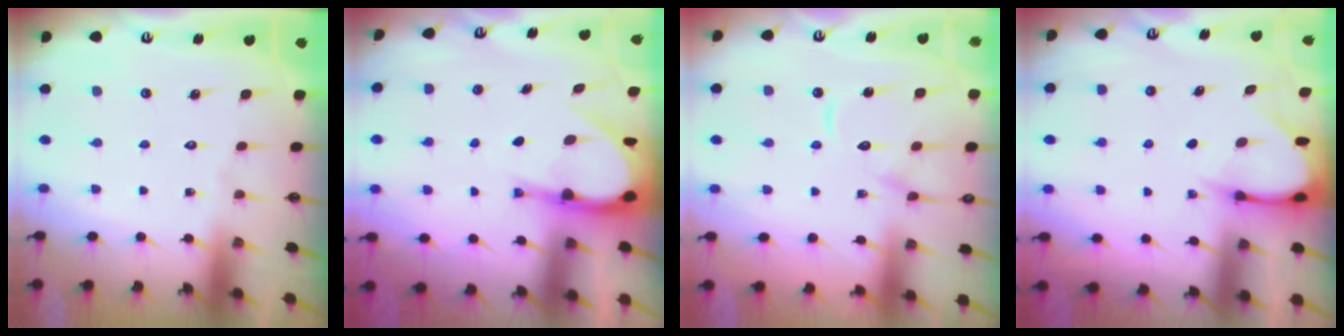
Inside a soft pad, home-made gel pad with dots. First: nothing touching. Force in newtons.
{"total": 8.5, "press": 8.4, "slide": 1.0}
{"total": 11.4, "press": 11.4, "slide": 1.1}
{"total": 4.0, "press": 4.0, "slide": 0.4}